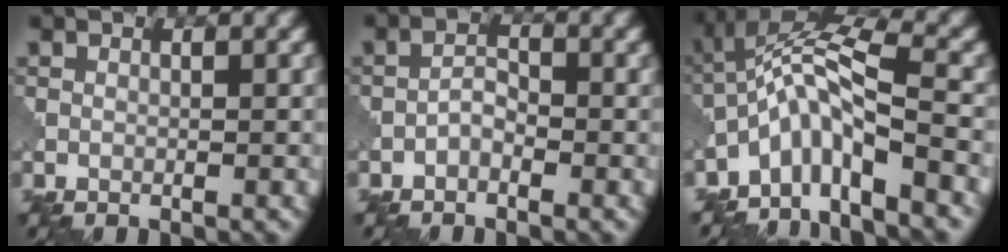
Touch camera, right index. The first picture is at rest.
{"total": 1.5, "force": [-1.0, 0.7, 1.0], "torque": [-0.018, 0.008, -0.022]}
{"total": 7.2, "force": [-4.2, 1.7, 5.6], "torque": [-0.104, 0.012, -0.087]}